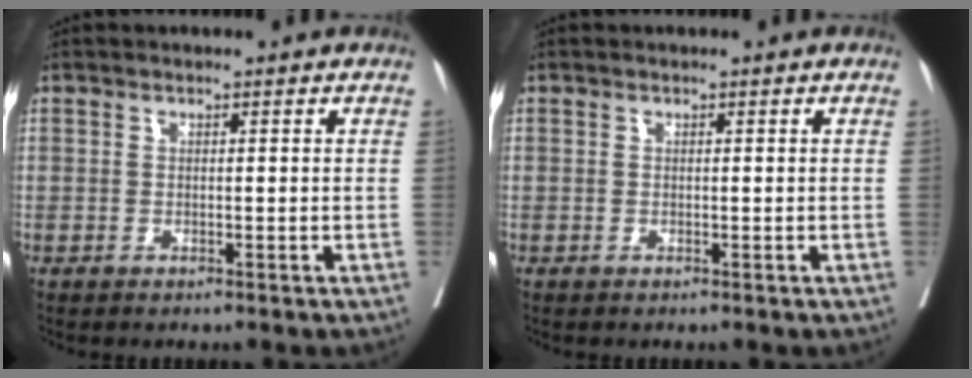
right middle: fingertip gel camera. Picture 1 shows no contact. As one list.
[{"total": 0.0}]